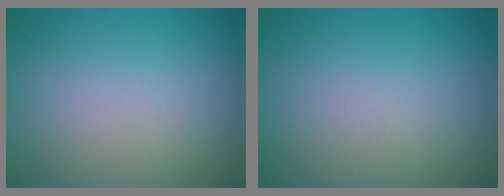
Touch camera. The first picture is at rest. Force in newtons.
{"total": 0.0}